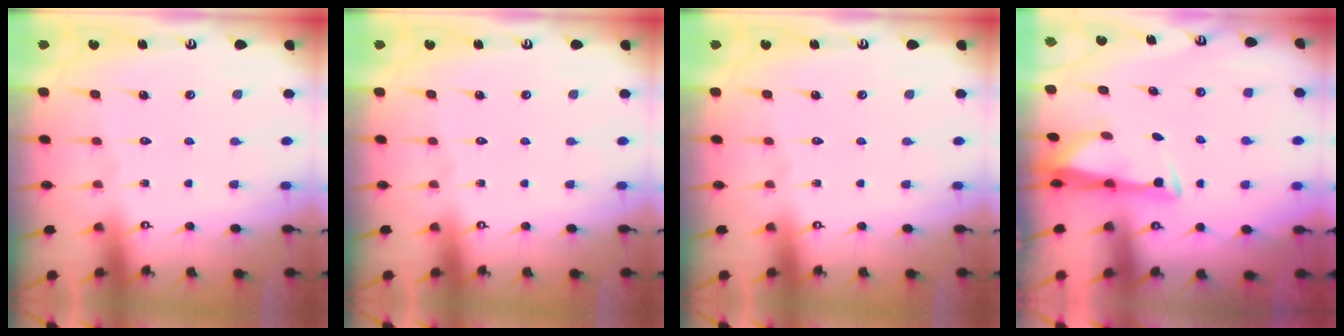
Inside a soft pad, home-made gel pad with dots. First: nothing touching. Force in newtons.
{"total": 0.0}
{"total": 0.0}
{"total": 3.4, "press": 3.3, "slide": 1.0}